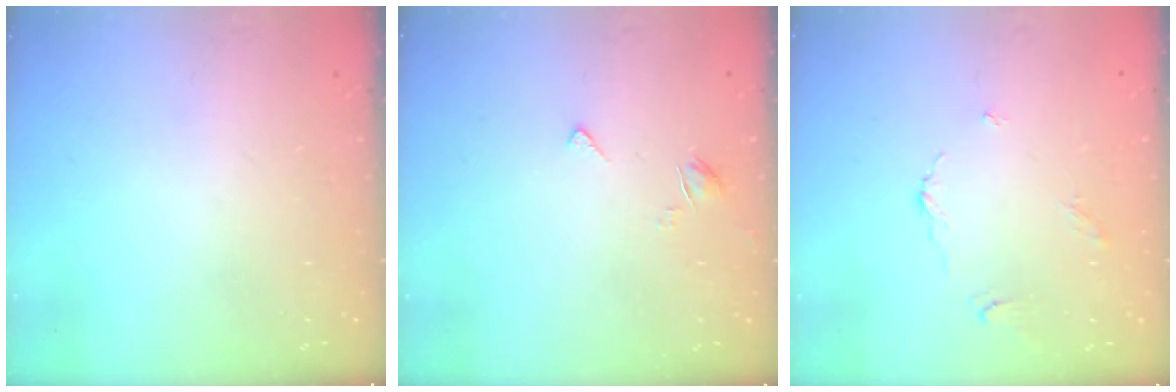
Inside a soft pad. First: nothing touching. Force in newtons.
{"total": 2.9, "press": 2.8, "slide": 0.4}
{"total": 3.7, "press": 3.7, "slide": 0.5}